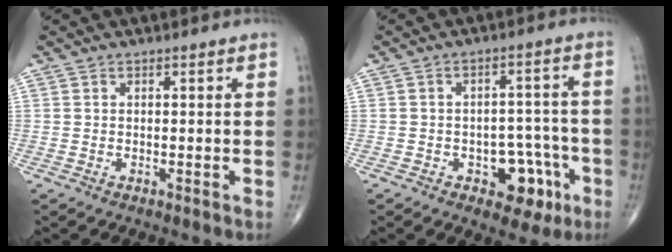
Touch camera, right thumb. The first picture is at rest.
{"total": 8.9, "force": [-3.9, 5.5, 5.7], "torque": [-0.035, 0.038, -0.048]}